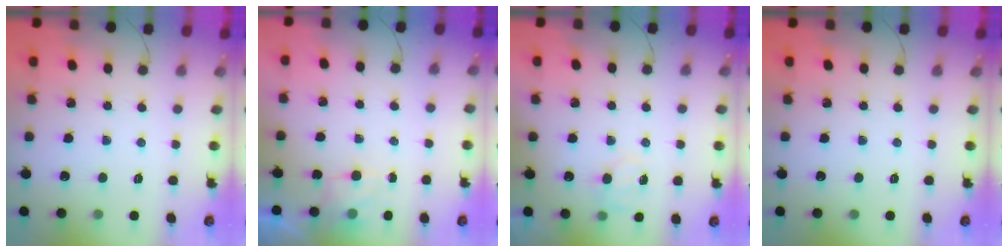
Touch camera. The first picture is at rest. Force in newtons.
{"total": 2.5, "press": 2.1, "slide": 1.4}
{"total": 6.1, "press": 6.0, "slide": 1.2}
{"total": 0.0}